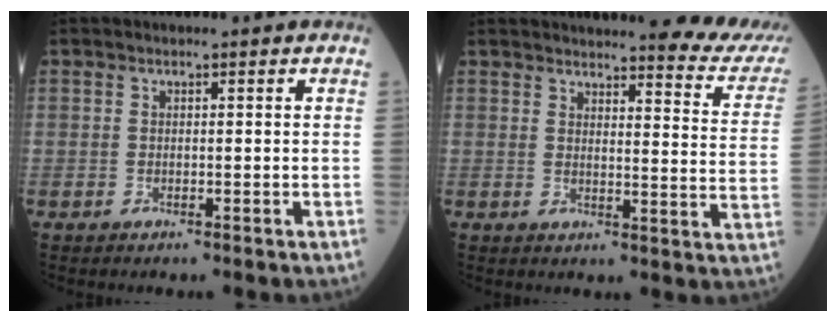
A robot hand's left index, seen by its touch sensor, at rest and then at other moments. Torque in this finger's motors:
{"motor_torque": [1.07, -1.07, 0.37, 0.07]}